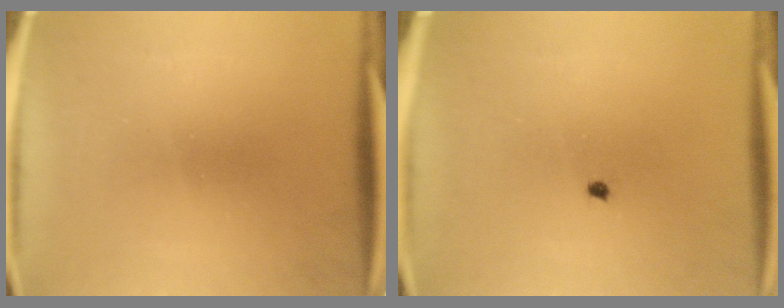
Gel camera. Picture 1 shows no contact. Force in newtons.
{"total": 0.5}